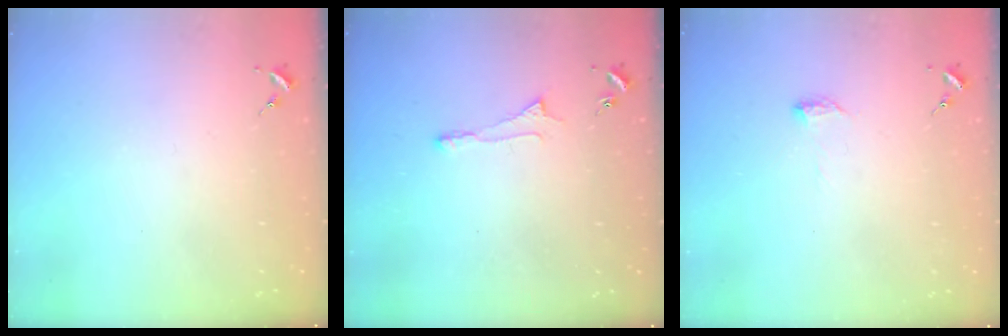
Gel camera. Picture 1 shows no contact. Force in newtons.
{"total": 3.5, "press": 3.4, "slide": 0.5}
{"total": 5.5, "press": 5.5, "slide": 0.7}